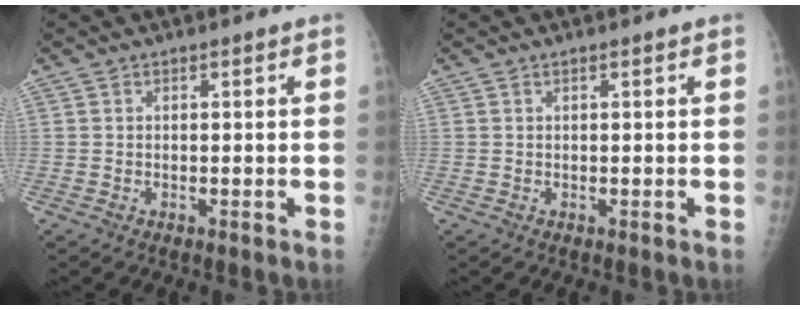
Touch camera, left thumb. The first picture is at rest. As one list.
[{"total": 0.0}]